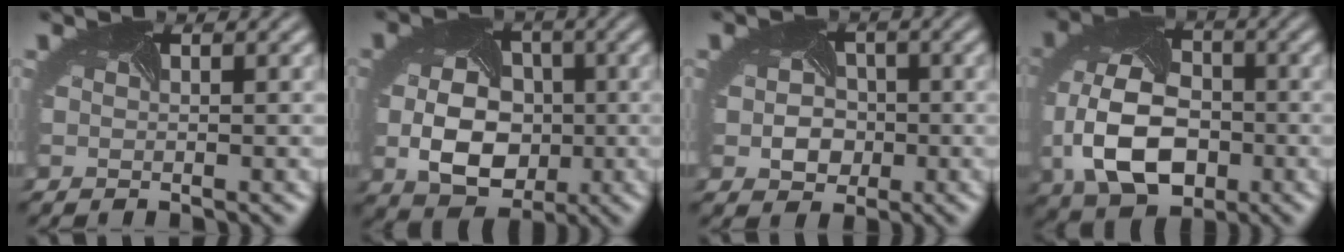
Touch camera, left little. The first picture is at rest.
{"total": 7.9, "force": [-1.1, 5.9, 5.2], "torque": [-0.106, -0.019, -0.012]}
{"total": 3.7, "force": [-0.5, 3.2, 2.0], "torque": [-0.021, -0.002, -0.008]}
{"total": 10.1, "force": [-2.2, 6.7, 7.2], "torque": [-0.172, -0.021, -0.041]}